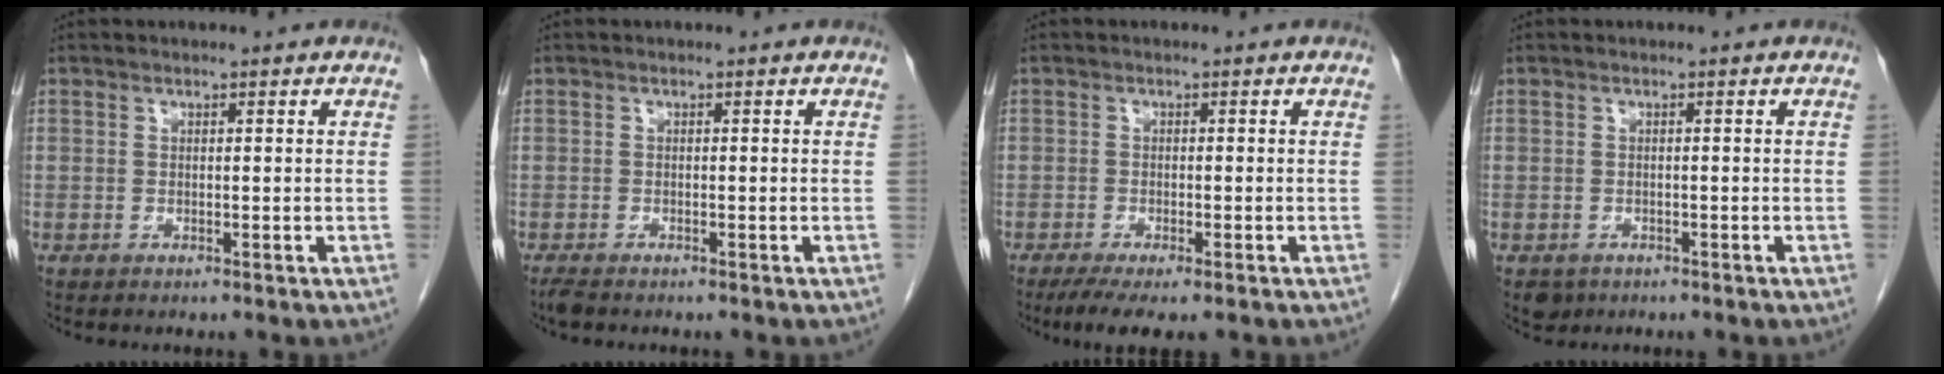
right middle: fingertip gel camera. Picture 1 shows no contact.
{"total": 1.6, "force": [-1.3, 0.4, 0.8], "torque": [-0.023, -0.006, -0.024]}
{"total": 5.3, "force": [-3.7, 1.2, 3.6], "torque": [-0.059, -0.015, -0.056]}
{"total": 2.1, "force": [-1.3, 1.6, 0.5], "torque": [-0.008, 0.002, -0.015]}